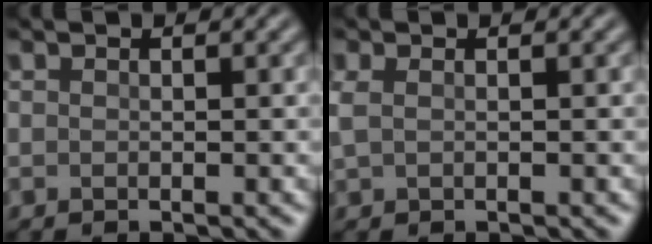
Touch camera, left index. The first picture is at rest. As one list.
[{"total": 1.4, "force": [0.5, 0.7, 1.1], "torque": [-0.031, 0.001, 0.009]}]